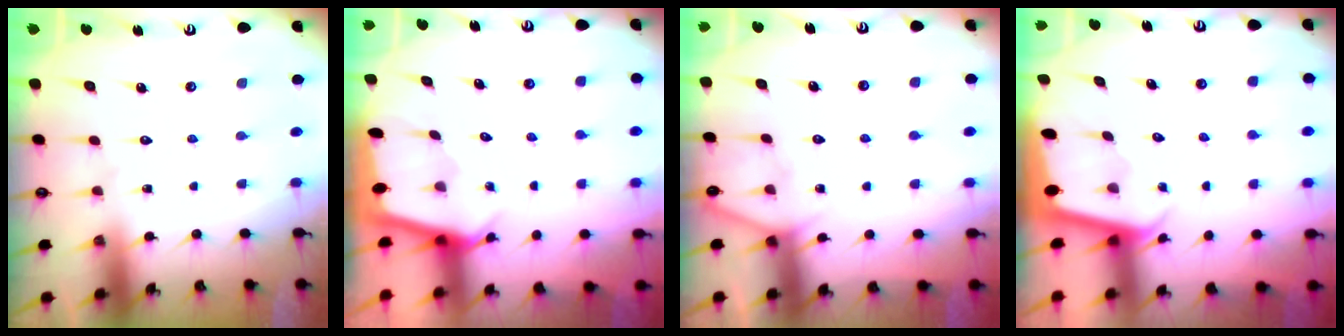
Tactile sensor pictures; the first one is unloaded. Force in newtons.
{"total": 2.2, "press": 2.2, "slide": 0.3}
{"total": 4.9, "press": 4.9, "slide": 0.6}
{"total": 1.9, "press": 1.9, "slide": 0.1}